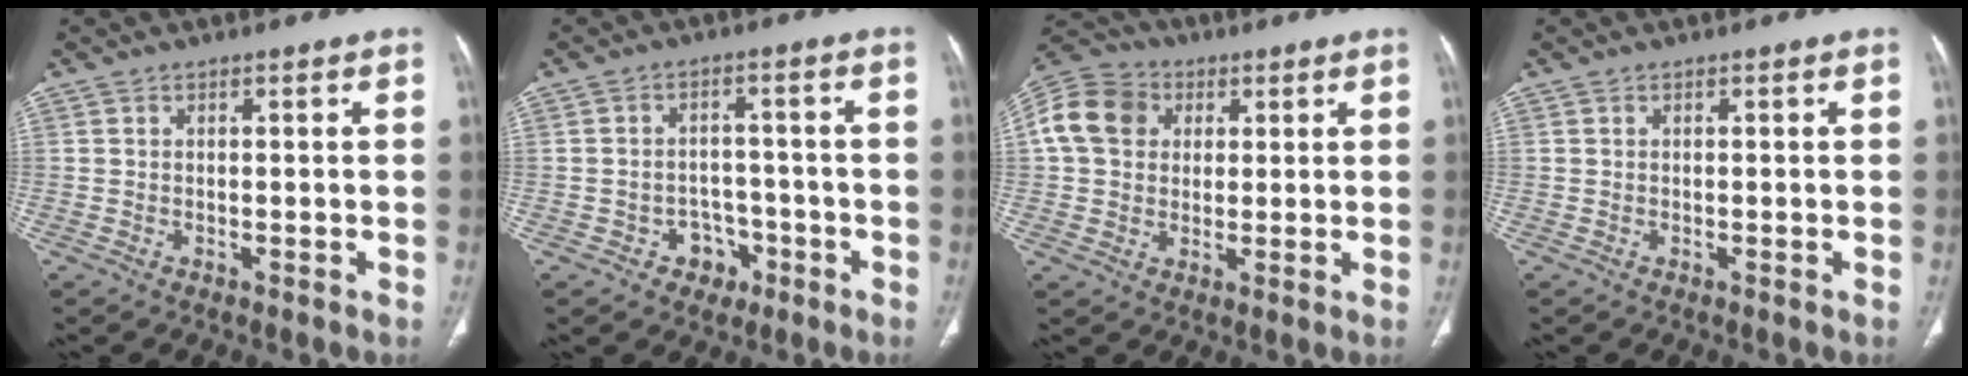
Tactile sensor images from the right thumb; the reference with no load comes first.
{"total": 5.2, "force": [-2.6, 4.2, 1.6], "torque": [0.005, 0.030, -0.031]}
{"total": 12.8, "force": [3.3, 10.4, 6.6], "torque": [-0.123, 0.021, 0.051]}
{"total": 0.0}